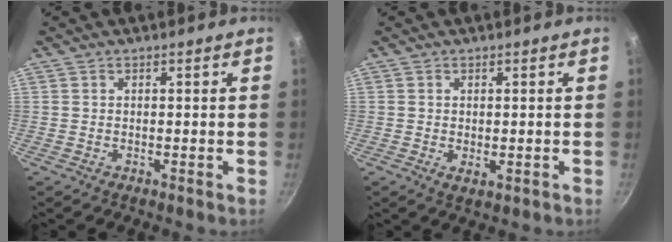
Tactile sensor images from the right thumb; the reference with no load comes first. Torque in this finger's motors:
{"motor_torque": [-0.47, 0.01, -0.29, 0.28, 0.02]}